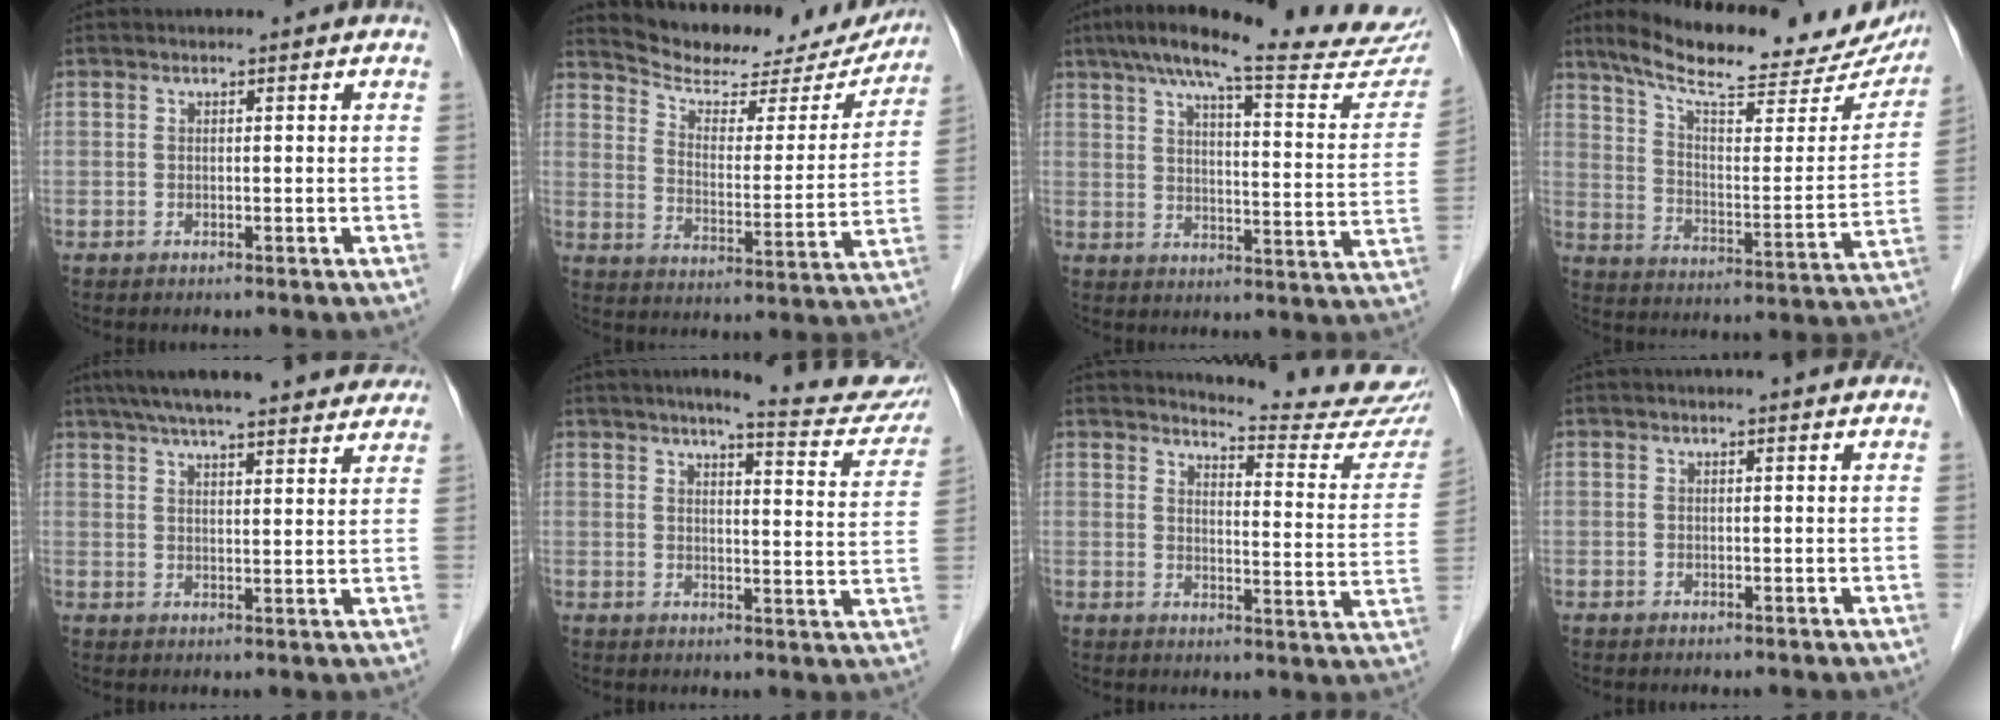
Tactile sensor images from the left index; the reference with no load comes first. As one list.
[{"total": 18.3, "force": [17.0, 4.6, 5.0], "torque": [-0.065, -0.019, 0.227]}, {"total": 25.7, "force": [22.5, 2.0, 12.3], "torque": [-0.180, -0.043, 0.276]}, {"total": 24.5, "force": [20.7, 4.8, 12.1], "torque": [-0.180, -0.019, 0.279]}, {"total": 22.9, "force": [19.8, 4.0, 10.8], "torque": [-0.169, 0.036, 0.257]}, {"total": 14.1, "force": [12.5, 1.3, 6.4], "torque": [-0.065, -0.034, 0.134]}, {"total": 15.8, "force": [15.5, 0.1, 3.1], "torque": [-0.031, -0.114, 0.165]}, {"total": 1.5, "force": [1.4, 0.2, 0.3], "torque": [-0.011, 0.007, 0.013]}]